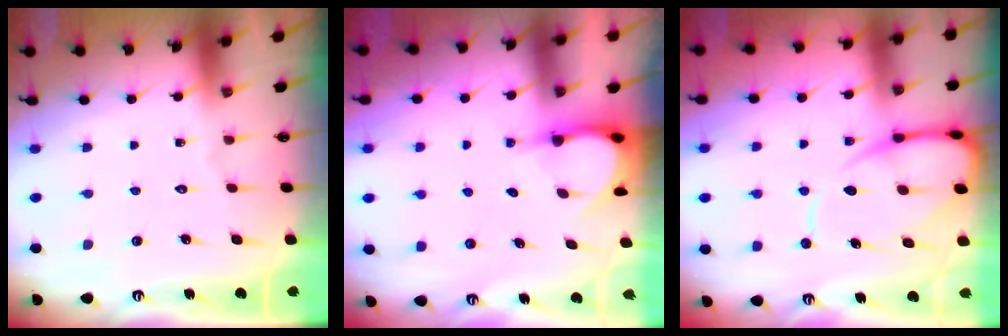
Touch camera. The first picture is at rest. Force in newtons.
{"total": 3.7, "press": 3.7, "slide": 0.2}
{"total": 10.2, "press": 10.1, "slide": 1.3}